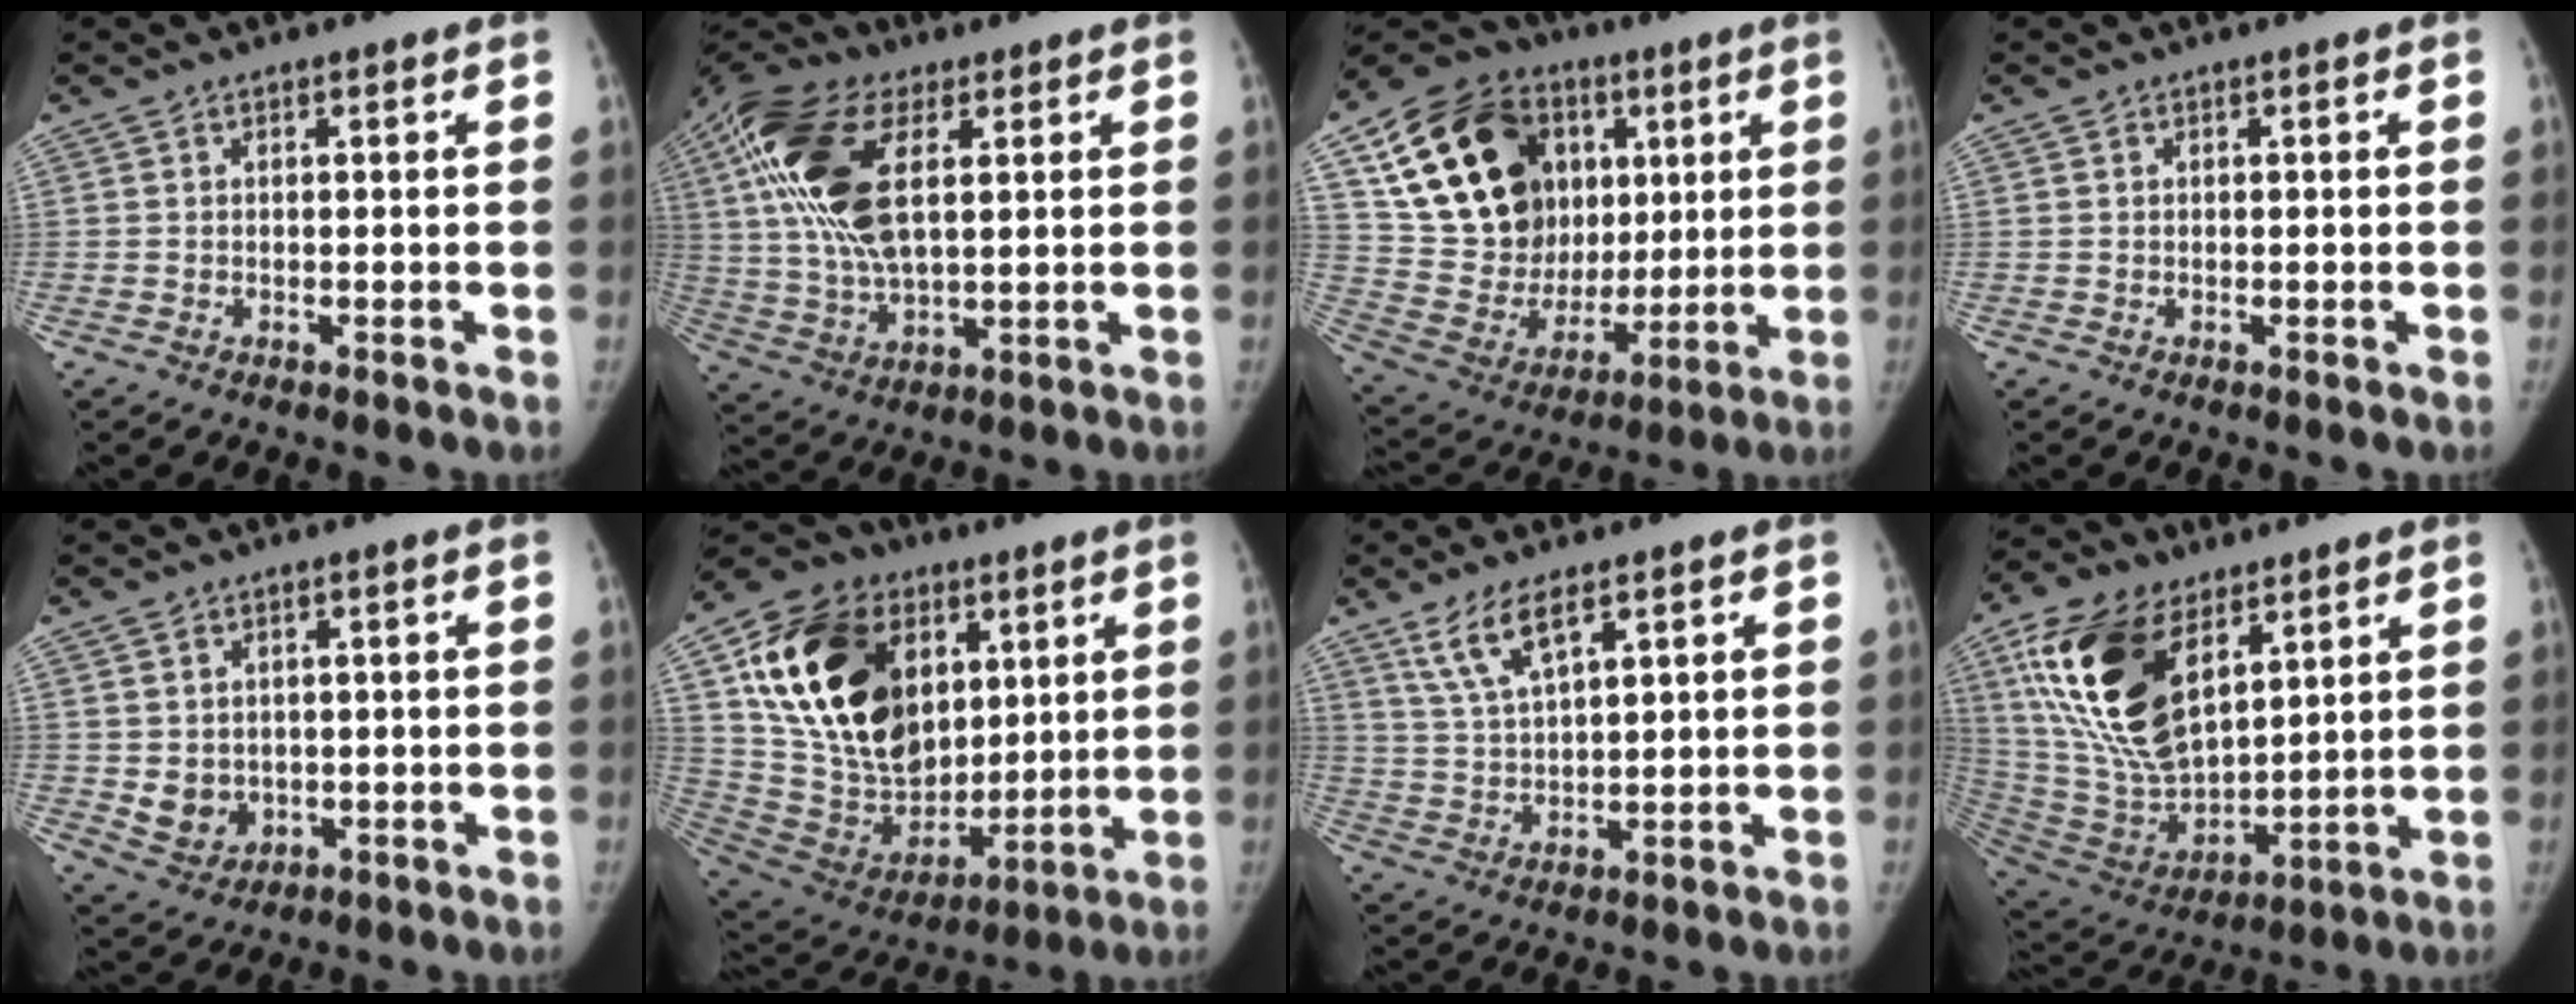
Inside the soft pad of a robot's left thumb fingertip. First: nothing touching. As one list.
[{"total": 19.8, "force": [5.5, 9.9, 16.2], "torque": [-0.338, 0.004, 0.095]}, {"total": 27.1, "force": [9.0, 19.7, 16.4], "torque": [-0.268, 0.009, 0.167]}, {"total": 0.0}, {"total": 5.7, "force": [-0.3, 5.0, 2.7], "torque": [-0.024, 0.004, 0.013]}, {"total": 28.3, "force": [8.6, 19.9, 18.3], "torque": [-0.319, -0.012, 0.162]}, {"total": 7.4, "force": [4.2, 2.5, 5.6], "torque": [-0.104, -0.014, 0.091]}, {"total": 23.3, "force": [9.9, 12.4, 17.0], "torque": [-0.313, -0.040, 0.193]}]